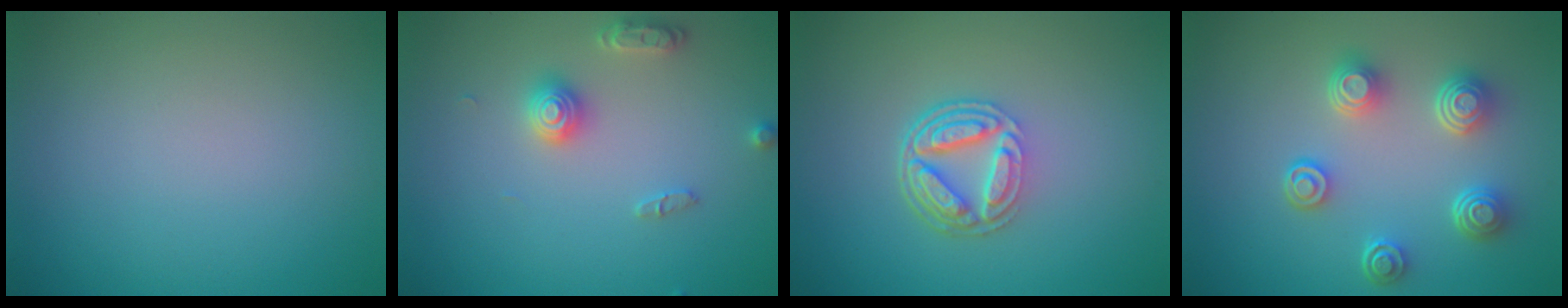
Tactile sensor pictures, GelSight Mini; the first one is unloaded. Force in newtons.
{"total": 2.8, "press": 2.8, "slide": 0.3}
{"total": 4.7, "press": 3.4, "slide": 3.2}
{"total": 4.5, "press": 3.6, "slide": 2.7}